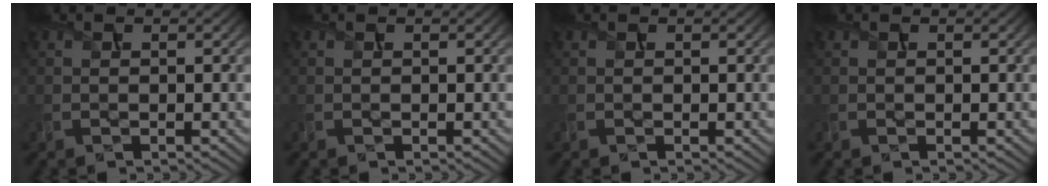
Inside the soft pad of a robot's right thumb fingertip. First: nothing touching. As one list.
[{"total": 0.0}, {"total": 0.0}, {"total": 0.0}]